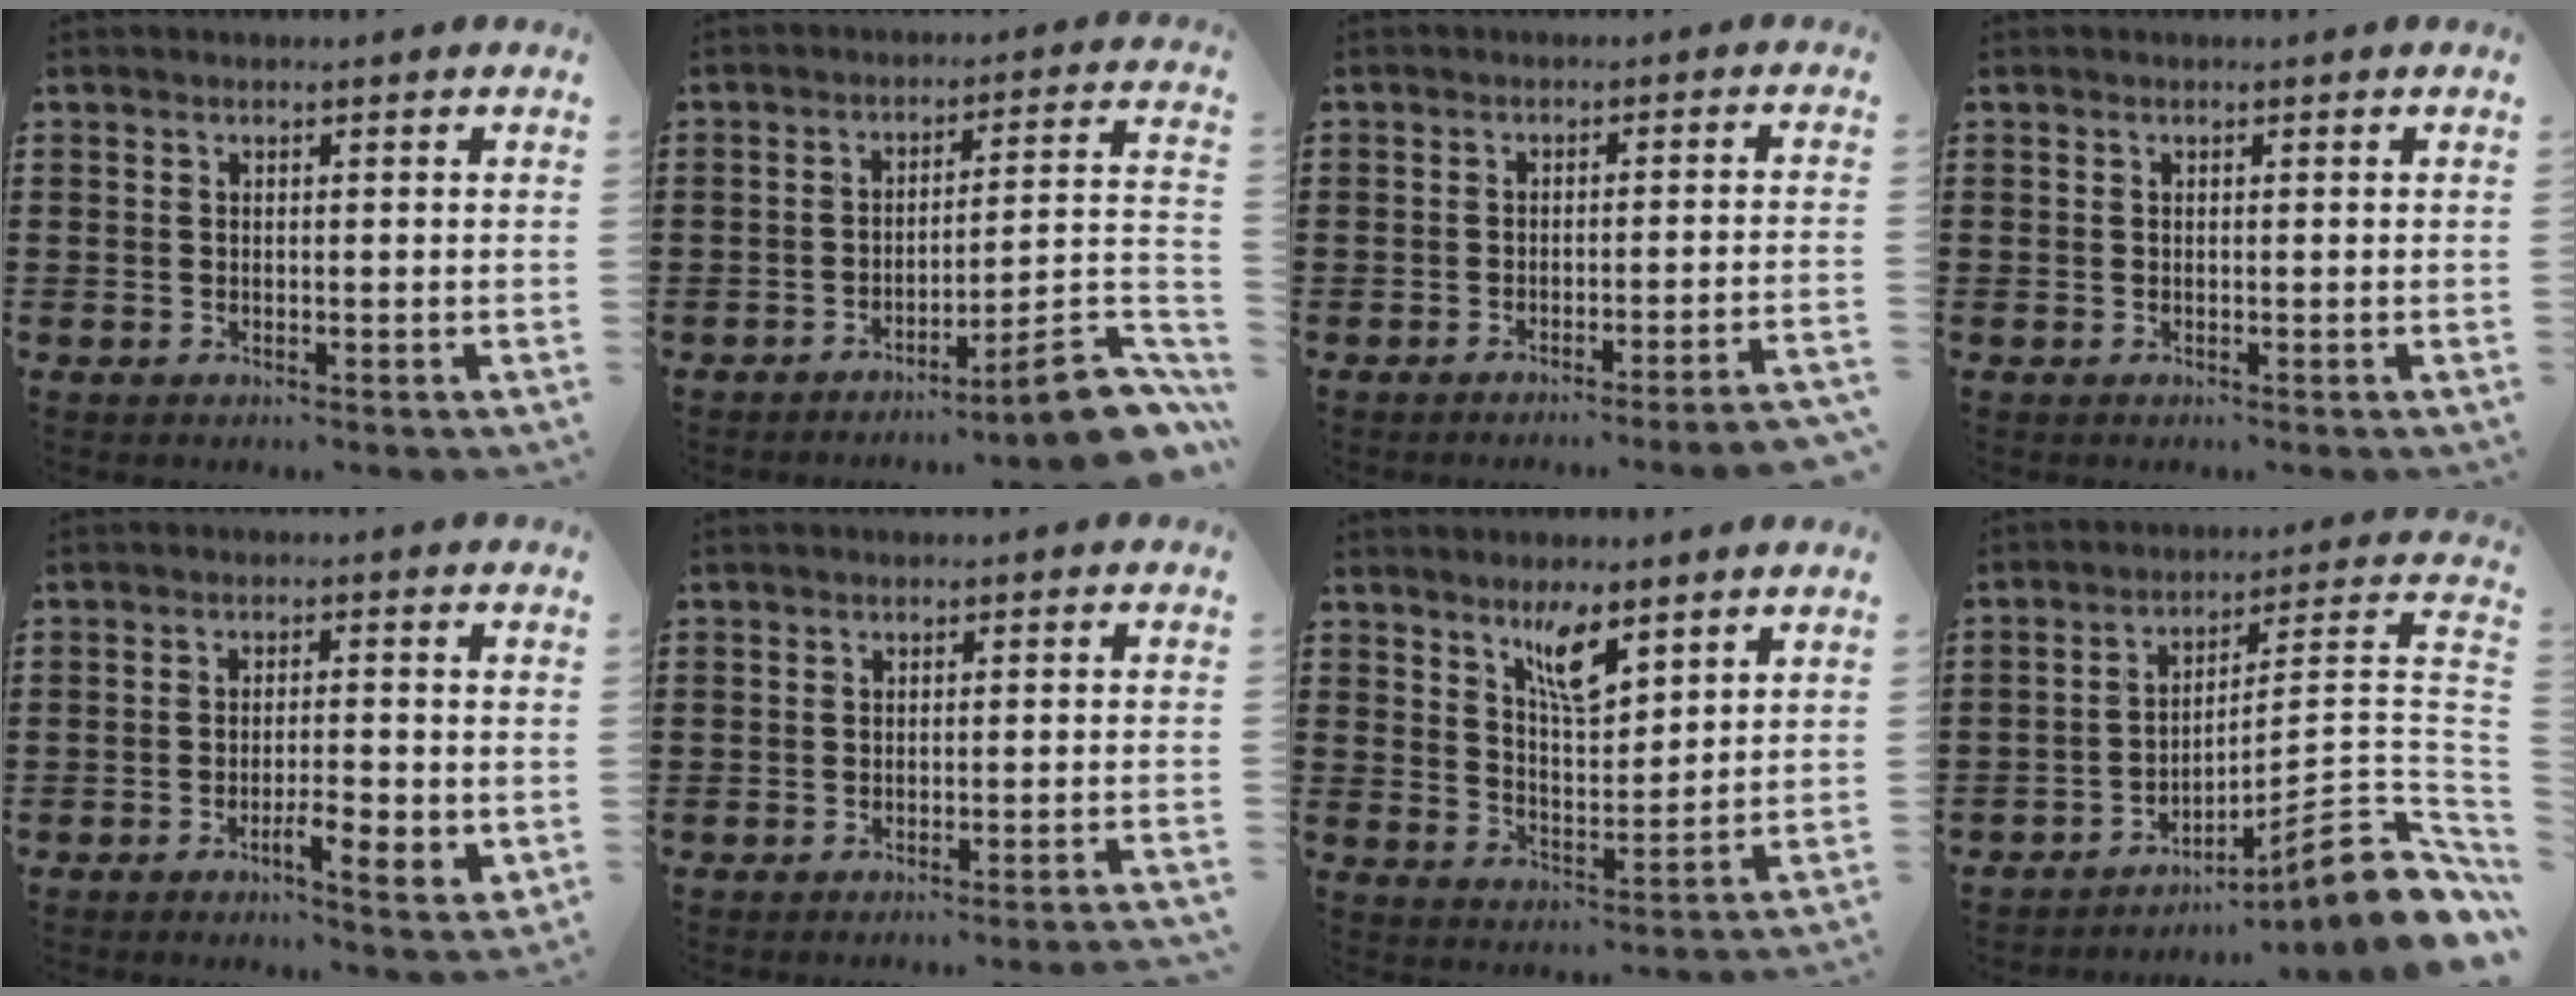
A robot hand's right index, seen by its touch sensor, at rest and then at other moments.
{"total": 9.4, "force": [-6.7, 0.9, 6.6], "torque": [-0.094, 0.014, -0.123]}
{"total": 2.8, "force": [-2.4, -0.6, 1.3], "torque": [-0.021, -0.006, -0.048]}
{"total": 0.0}
{"total": 4.9, "force": [-2.2, 1.1, 4.2], "torque": [-0.065, -0.002, -0.037]}
{"total": 1.7, "force": [-1.5, -0.4, 0.7], "torque": [-0.012, 0.000, -0.029]}
{"total": 6.4, "force": [4.4, 1.8, 4.3], "torque": [-0.080, -0.009, 0.073]}
{"total": 10.5, "force": [-5.4, 0.7, 8.9], "torque": [-0.124, -0.013, -0.105]}